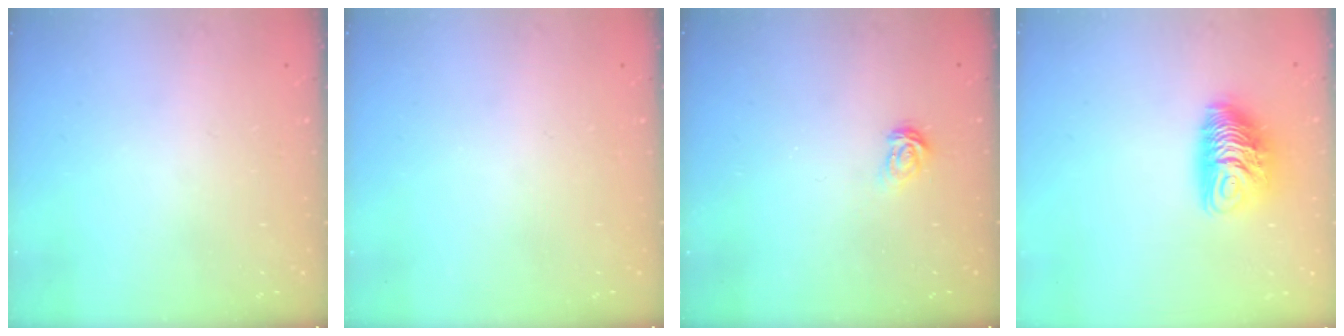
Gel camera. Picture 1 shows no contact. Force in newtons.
{"total": 0.0}
{"total": 3.6, "press": 3.6, "slide": 0.3}
{"total": 10.0, "press": 9.9, "slide": 0.8}